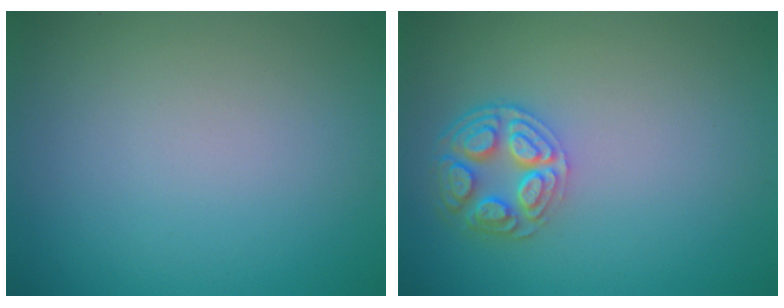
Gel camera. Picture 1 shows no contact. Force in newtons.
{"total": 4.3, "press": 3.4, "slide": 2.5}